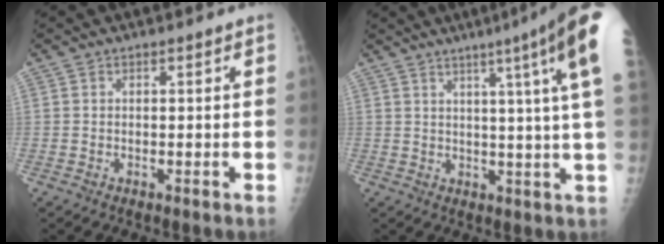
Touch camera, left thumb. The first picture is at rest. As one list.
[{"total": 16.5, "force": [8.4, -0.6, 14.2], "torque": [-0.182, -0.036, 0.086]}]